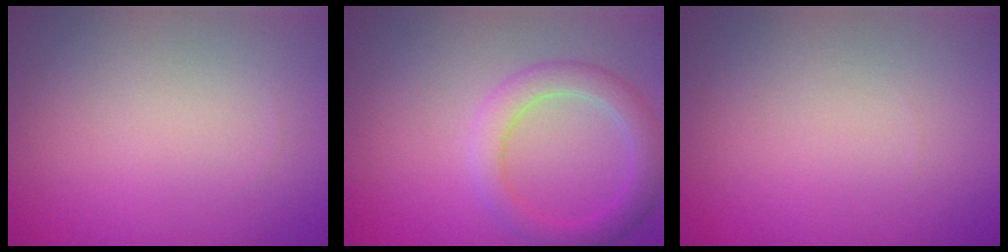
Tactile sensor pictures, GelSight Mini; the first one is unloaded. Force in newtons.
{"total": 3.3, "press": 3.3, "slide": 0.2}
{"total": 0.0}